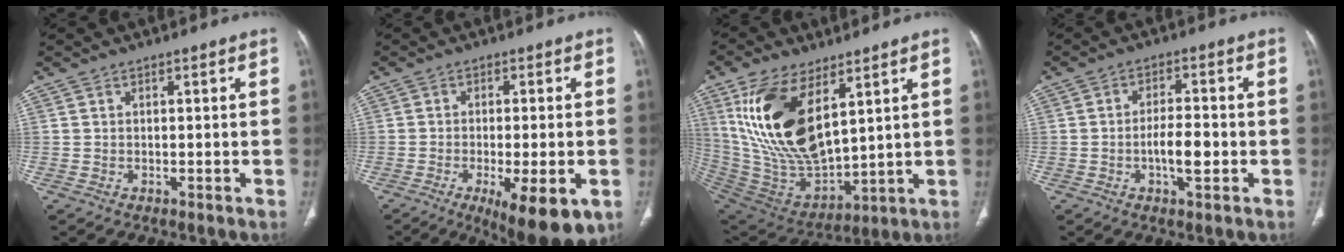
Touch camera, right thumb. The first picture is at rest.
{"total": 13.2, "force": [-5.4, 4.0, 11.3], "torque": [-0.142, -0.006, -0.069]}
{"total": 21.3, "force": [8.4, 10.2, 16.8], "torque": [-0.314, -0.038, 0.179]}
{"total": 5.9, "force": [-1.5, 2.2, 5.3], "torque": [-0.087, 0.010, -0.025]}